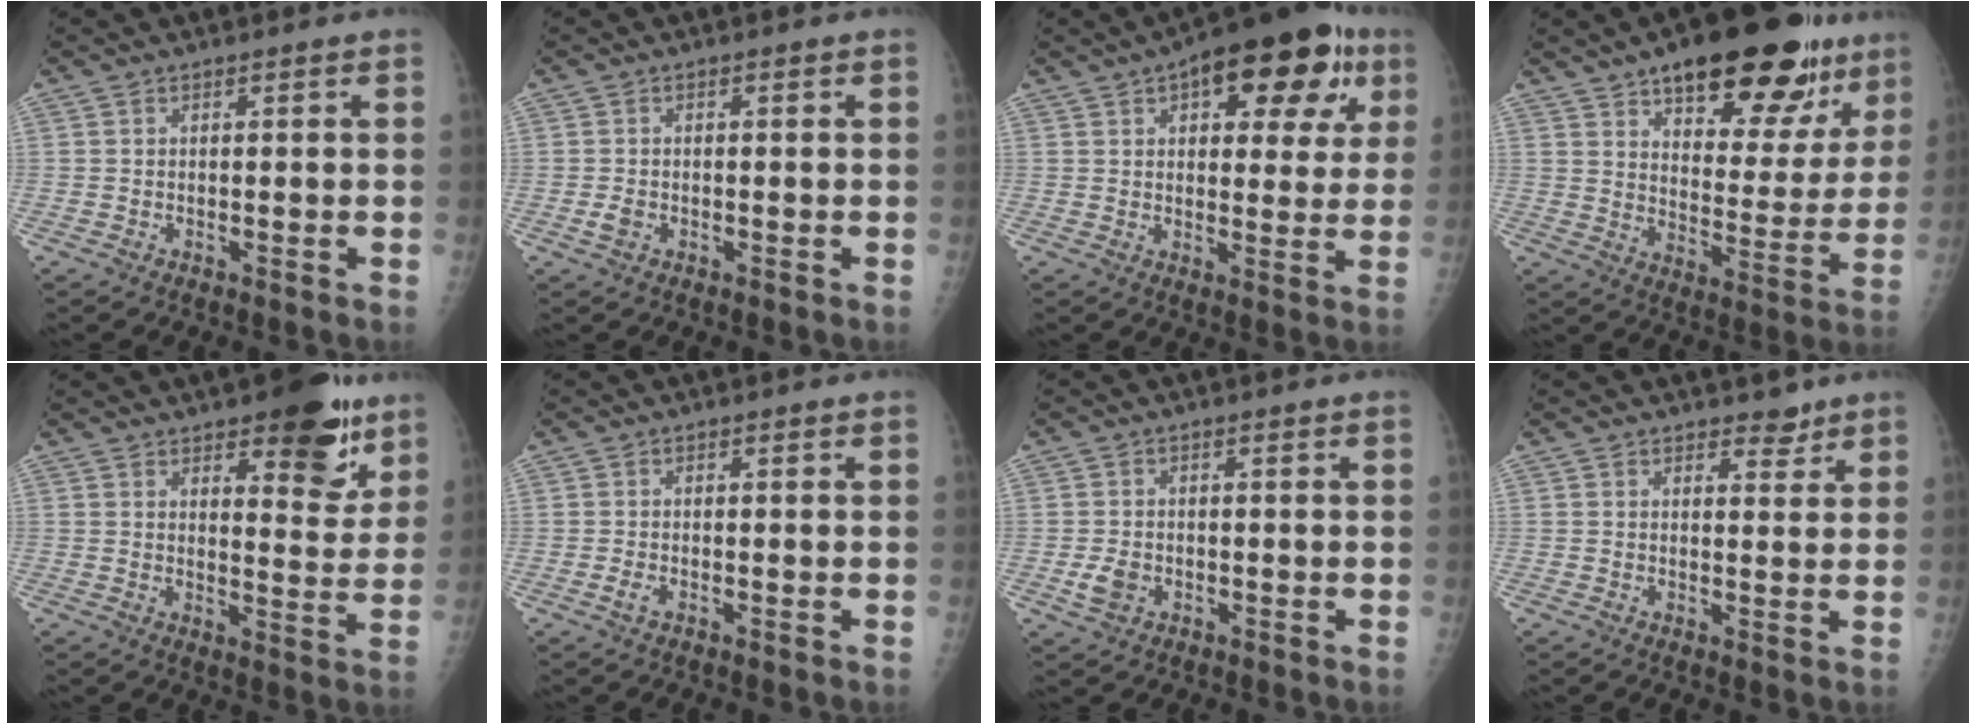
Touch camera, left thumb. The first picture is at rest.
{"total": 1.5, "force": [-0.7, 1.1, 0.8], "torque": [-0.016, 0.000, -0.011]}
{"total": 18.2, "force": [8.1, 8.7, 13.8], "torque": [-0.138, 0.002, 0.102]}
{"total": 23.8, "force": [15.0, 10.1, 15.5], "torque": [-0.164, -0.050, 0.214]}
{"total": 12.2, "force": [7.4, 5.0, 8.4], "torque": [-0.066, -0.041, 0.099]}
{"total": 1.1, "force": [-0.6, 0.6, 0.7], "torque": [-0.019, -0.003, -0.014]}
{"total": 3.1, "force": [-1.0, 2.4, 1.7], "torque": [-0.030, 0.000, -0.014]}
{"total": 2.8, "force": [2.3, 1.5, 0.8], "torque": [0.009, -0.016, 0.032]}